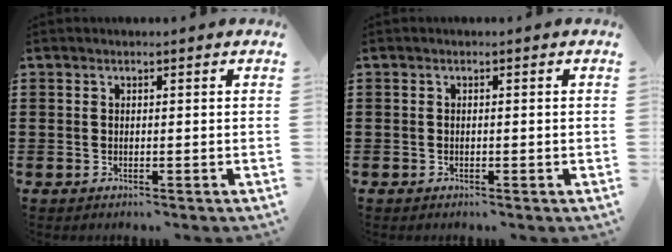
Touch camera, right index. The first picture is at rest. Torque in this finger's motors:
{"motor_torque": [0.19, 0.14, 0.00, 0.01]}